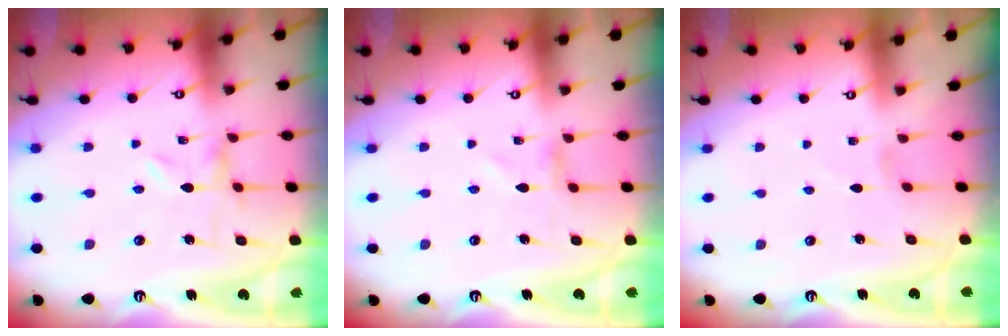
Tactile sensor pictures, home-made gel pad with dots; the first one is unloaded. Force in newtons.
{"total": 0.7, "press": 0.7, "slide": 0.1}
{"total": 0.9, "press": 0.9, "slide": 0.1}